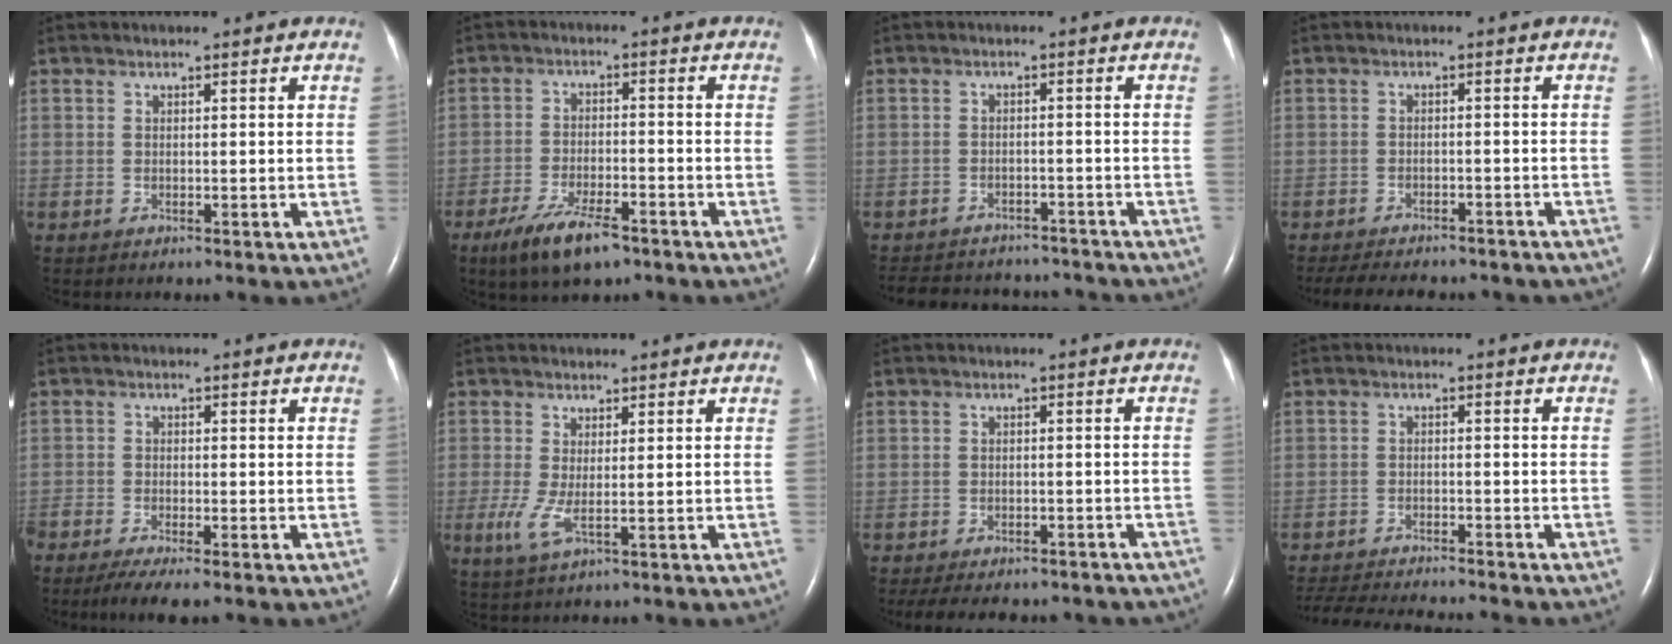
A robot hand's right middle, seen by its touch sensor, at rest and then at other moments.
{"total": 8.2, "force": [-5.5, 2.2, 5.6], "torque": [-0.114, -0.012, -0.093]}
{"total": 15.4, "force": [-13.9, 5.0, 4.3], "torque": [-0.104, 0.003, -0.177]}
{"total": 16.6, "force": [-14.3, 5.1, 6.7], "torque": [-0.146, -0.012, -0.177]}
{"total": 5.4, "force": [-4.2, 0.6, 3.4], "torque": [-0.059, -0.012, -0.071]}
{"total": 3.2, "force": [-0.3, 0.4, 3.2], "torque": [-0.077, -0.012, -0.005]}
{"total": 17.0, "force": [-14.6, 5.5, 6.8], "torque": [-0.141, -0.009, -0.175]}
{"total": 13.3, "force": [-12.4, 0.8, 4.9], "torque": [-0.079, -0.018, -0.184]}